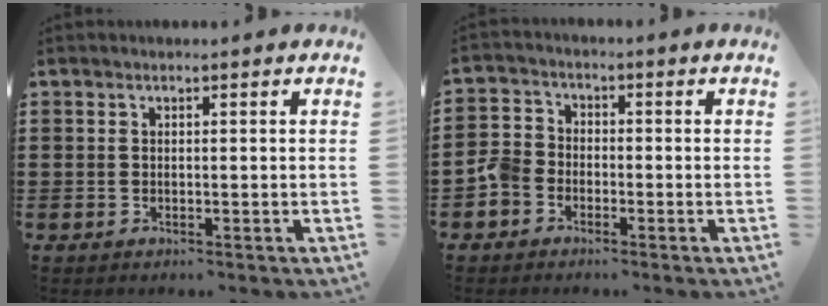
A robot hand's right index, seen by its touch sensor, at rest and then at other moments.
{"total": 4.1, "force": [-2.4, 3.0, 1.5], "torque": [-0.061, 0.001, -0.057]}